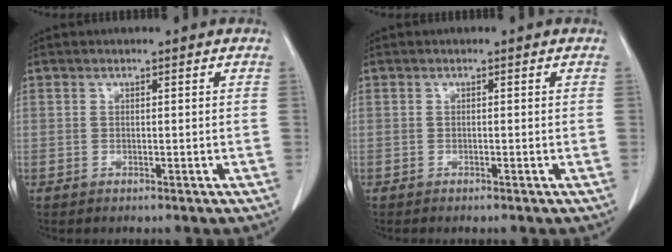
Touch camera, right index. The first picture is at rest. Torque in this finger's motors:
{"motor_torque": [0.13, -0.11, 0.06, 0.01]}